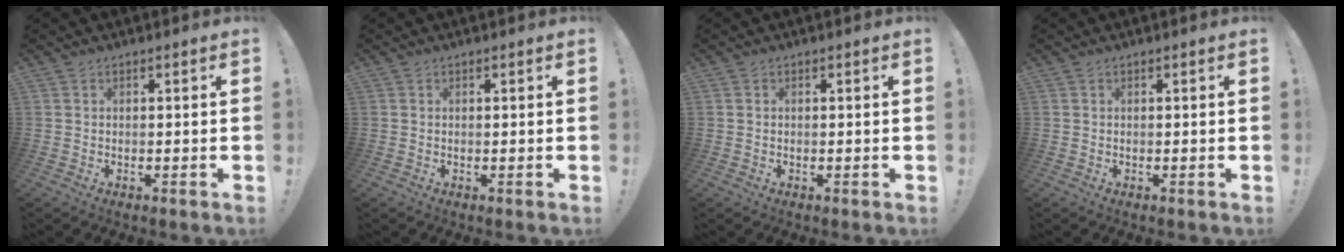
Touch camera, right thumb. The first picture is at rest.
{"total": 0.0}
{"total": 0.0}
{"total": 0.0}